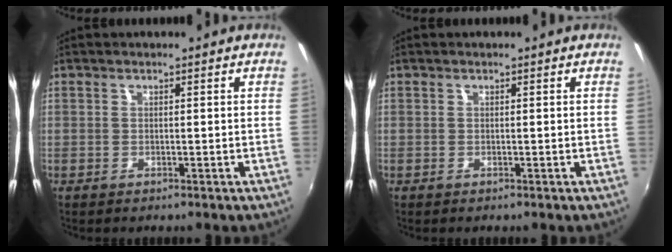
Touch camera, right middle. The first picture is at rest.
{"total": 0.0}